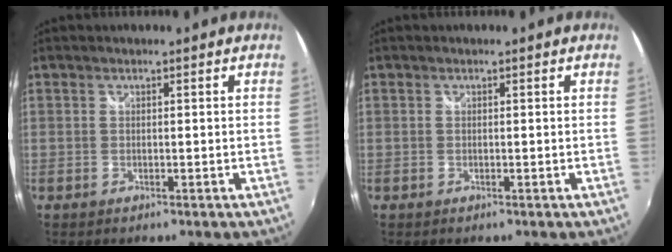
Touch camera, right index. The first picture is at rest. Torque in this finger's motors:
{"motor_torque": [-0.02, 0.02, 0.02, 0.01]}